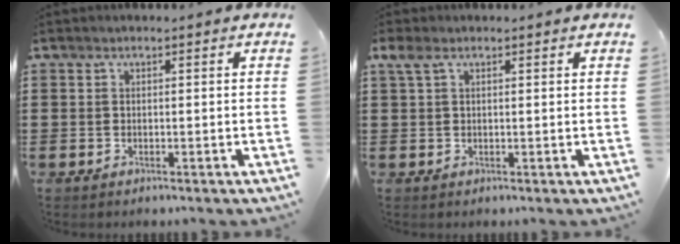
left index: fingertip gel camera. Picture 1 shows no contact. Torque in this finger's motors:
{"motor_torque": [0.29, -0.24, -0.01, 0.00]}